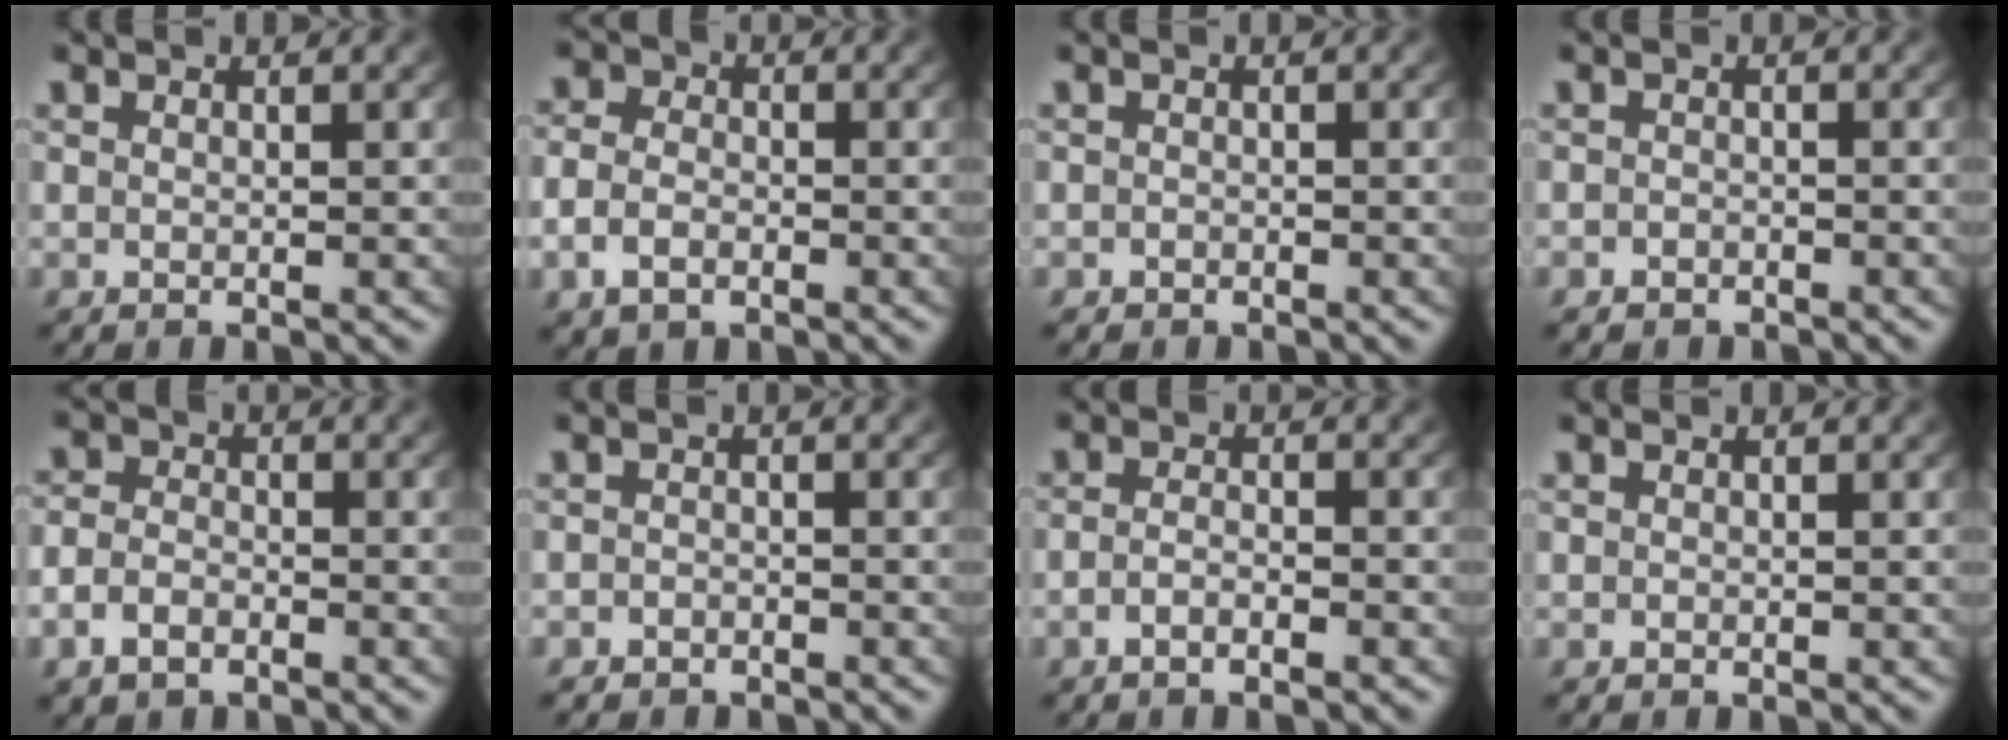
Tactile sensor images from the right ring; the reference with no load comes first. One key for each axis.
{"total": 3.8, "fx": -1.5, "fy": 2.9, "fz": 1.8, "tx": -0.043, "ty": -0.019, "tz": -0.019}
{"total": 1.0, "fx": -0.7, "fy": 0.6, "fz": -0.2, "tx": -0.003, "ty": -0.015, "tz": -0.005}
{"total": 1.5, "fx": -1.3, "fy": 0.7, "fz": -0.2, "tx": -0.001, "ty": -0.017, "tz": -0.014}
{"total": 3.6, "fx": -2.0, "fy": 2.7, "fz": 1.2, "tx": -0.036, "ty": -0.018, "tz": -0.030}
{"total": 1.9, "fx": -1.8, "fy": 0.7, "fz": -0.4, "tx": 0.004, "ty": -0.018, "tz": -0.023}
{"total": 1.9, "fx": -1.6, "fy": 0.3, "fz": 0.9, "tx": -0.020, "ty": -0.010, "tz": -0.026}
{"total": 0.0}